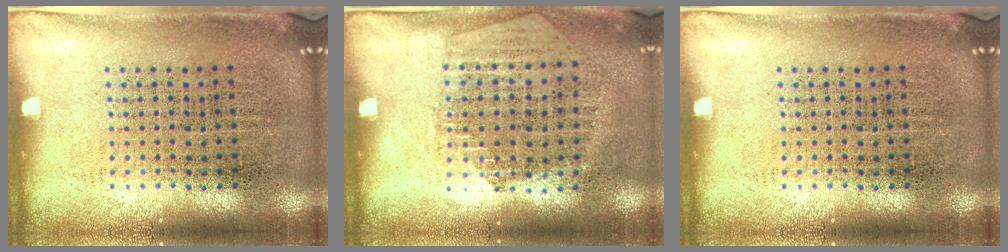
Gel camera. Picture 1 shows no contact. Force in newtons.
{"total": 1.3, "press": 1.2, "slide": 0.6}
{"total": 0.0}